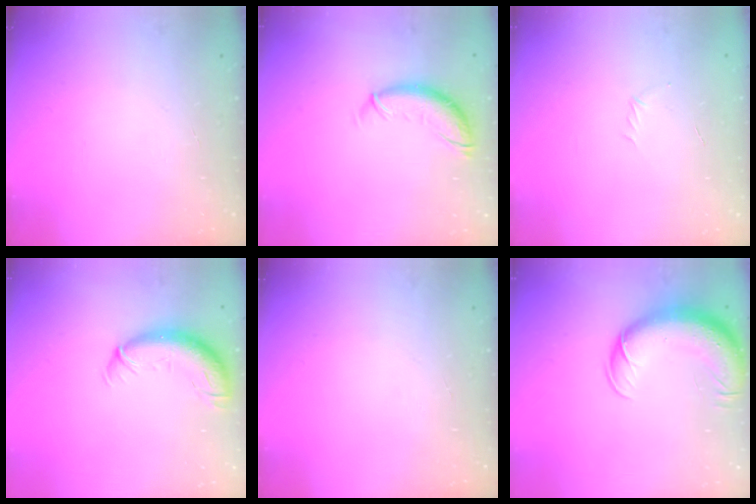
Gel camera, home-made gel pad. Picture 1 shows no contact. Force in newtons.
{"total": 10.8, "press": 10.6, "slide": 1.8}
{"total": 2.9, "press": 2.8, "slide": 0.7}
{"total": 11.5, "press": 11.2, "slide": 2.8}
{"total": 0.0}
{"total": 13.5, "press": 13.1, "slide": 3.3}